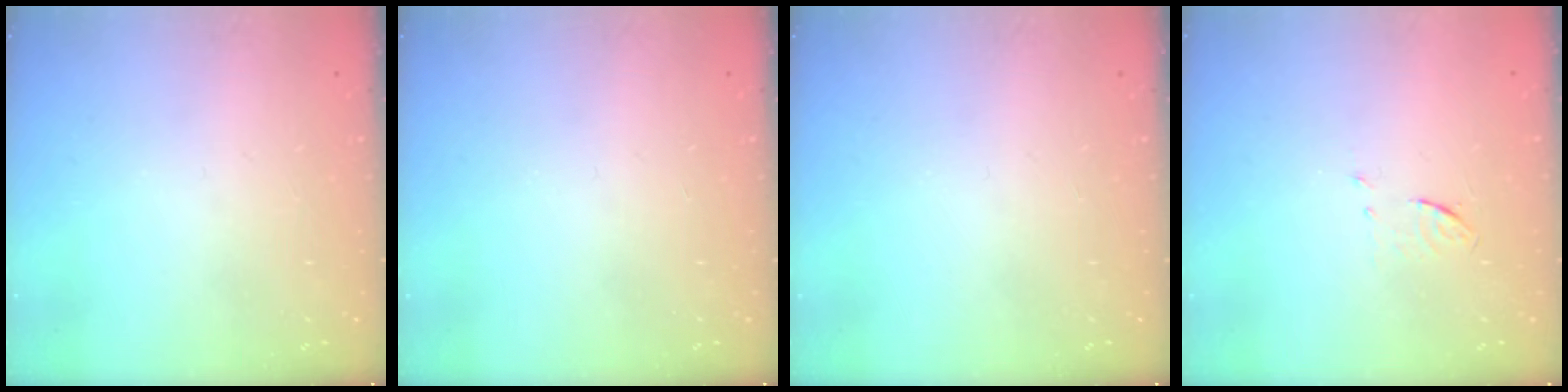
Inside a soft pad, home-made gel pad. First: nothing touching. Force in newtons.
{"total": 0.0}
{"total": 0.0}
{"total": 3.9, "press": 3.6, "slide": 1.4}